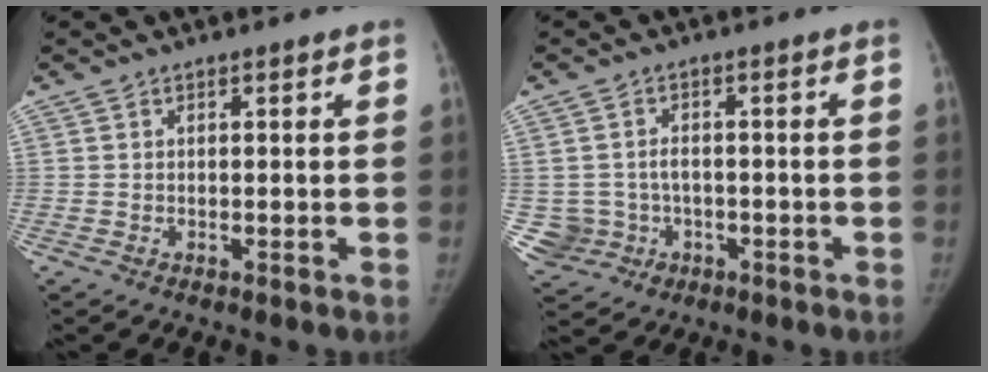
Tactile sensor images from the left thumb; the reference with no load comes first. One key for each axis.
{"total": 6.4, "fx": -1.3, "fy": 6.0, "fz": 1.6, "tx": -0.023, "ty": 0.017, "tz": -0.010}